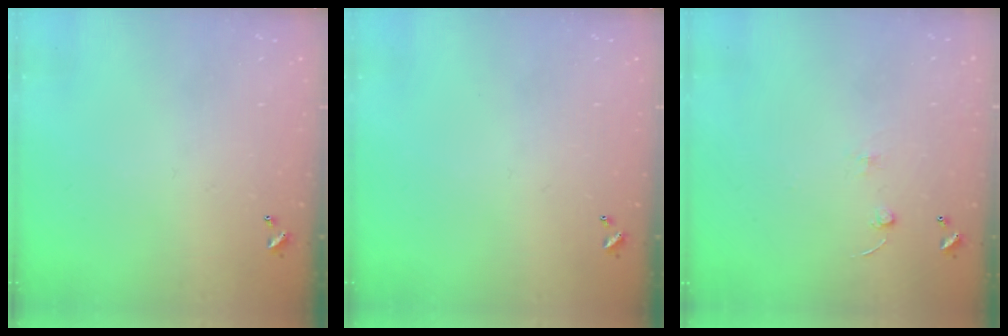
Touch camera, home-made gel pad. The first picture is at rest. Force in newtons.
{"total": 0.0}
{"total": 2.5, "press": 2.4, "slide": 0.8}